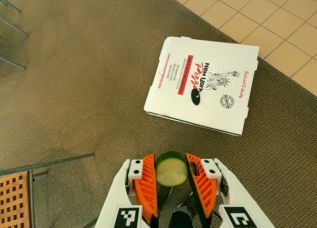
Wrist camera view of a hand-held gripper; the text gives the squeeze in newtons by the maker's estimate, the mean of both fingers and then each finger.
{"total": 9.8, "left": 10.0, "right": 9.6}